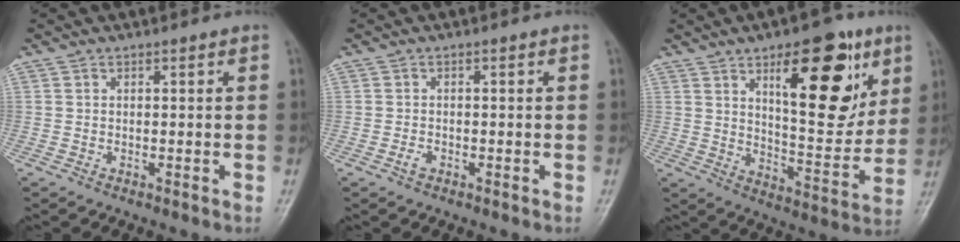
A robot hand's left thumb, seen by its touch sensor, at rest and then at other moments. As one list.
[{"total": 1.4, "force": [-0.8, 0.9, 0.8], "torque": [-0.015, 0.003, -0.017]}, {"total": 20.3, "force": [8.9, 8.3, 16.3], "torque": [-0.180, -0.045, 0.138]}]